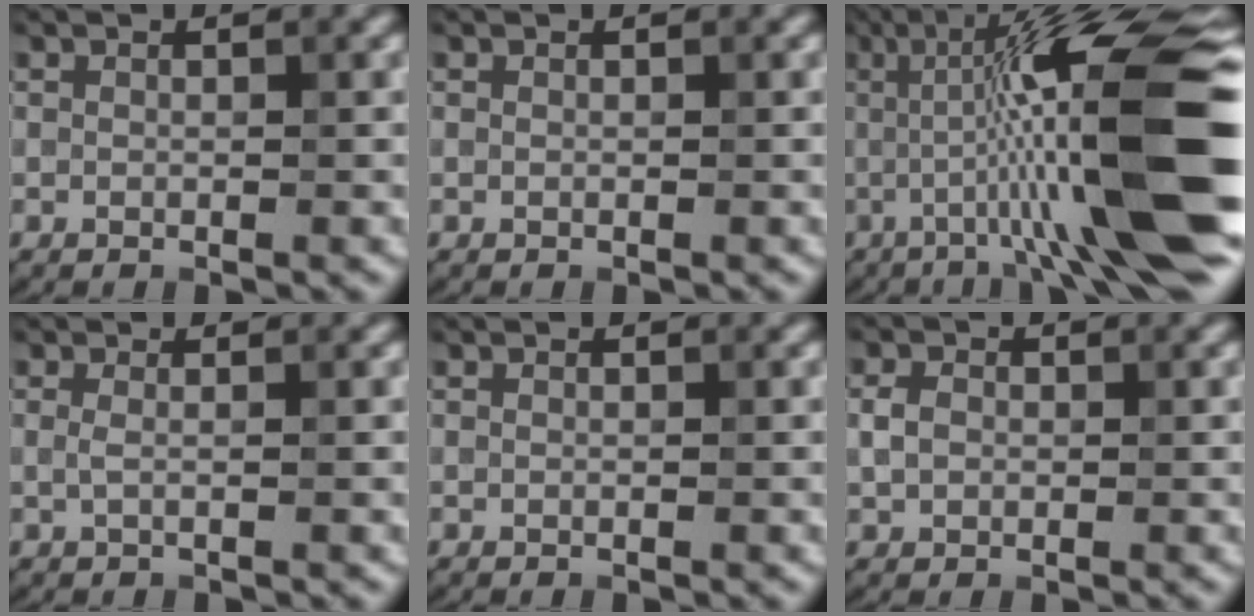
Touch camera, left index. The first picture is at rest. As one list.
[{"total": 0.0}, {"total": 14.0, "force": [-1.3, 1.6, 13.8], "torque": [-0.205, 0.020, -0.022]}, {"total": 0.8, "force": [-0.3, 0.3, 0.7], "torque": [-0.014, -0.005, -0.008]}, {"total": 0.0}, {"total": 1.6, "force": [-0.3, 1.4, 0.7], "torque": [-0.019, -0.001, -0.008]}]